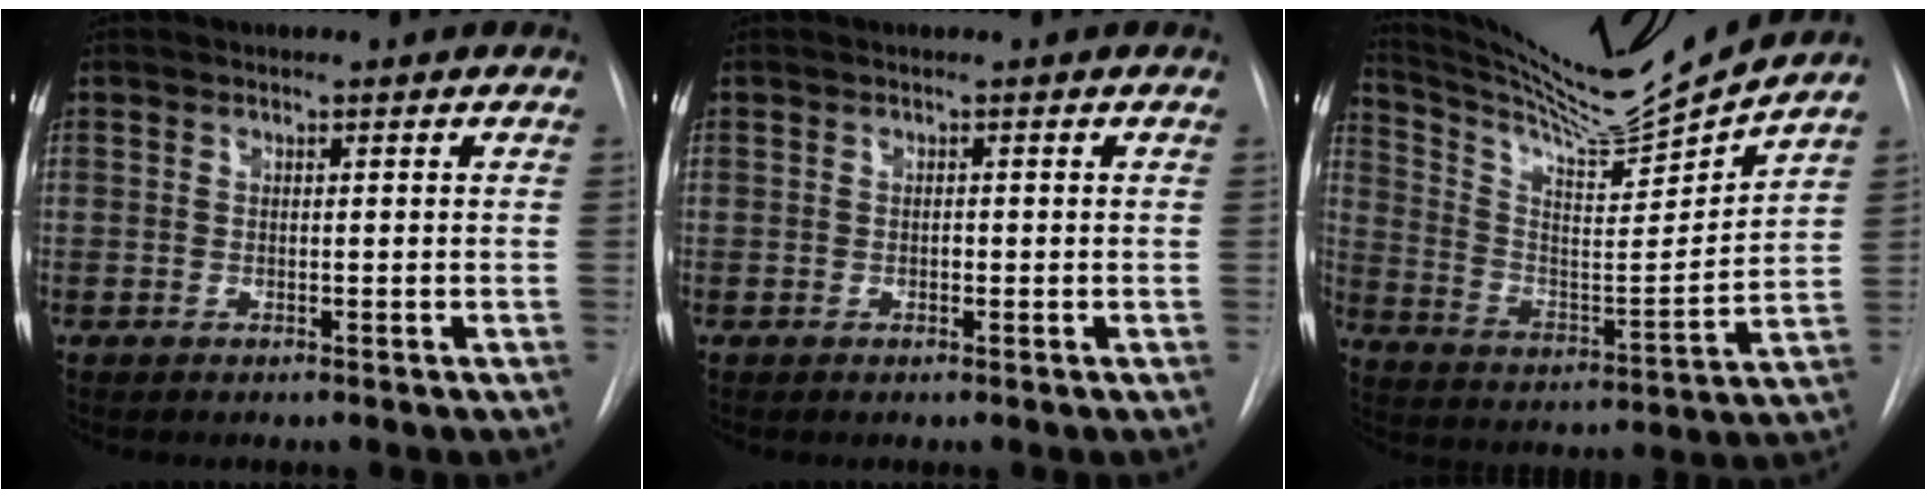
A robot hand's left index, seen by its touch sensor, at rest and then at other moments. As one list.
[{"total": 0.9, "force": [-0.9, 0.2, 0.1], "torque": [-0.001, -0.004, -0.012]}, {"total": 16.3, "force": [15.4, -1.5, 5.1], "torque": [-0.108, -0.056, 0.255]}]